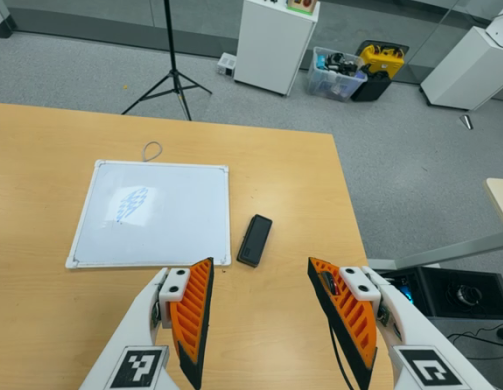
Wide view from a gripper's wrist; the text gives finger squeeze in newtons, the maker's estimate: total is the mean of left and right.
{"total": 0.0}